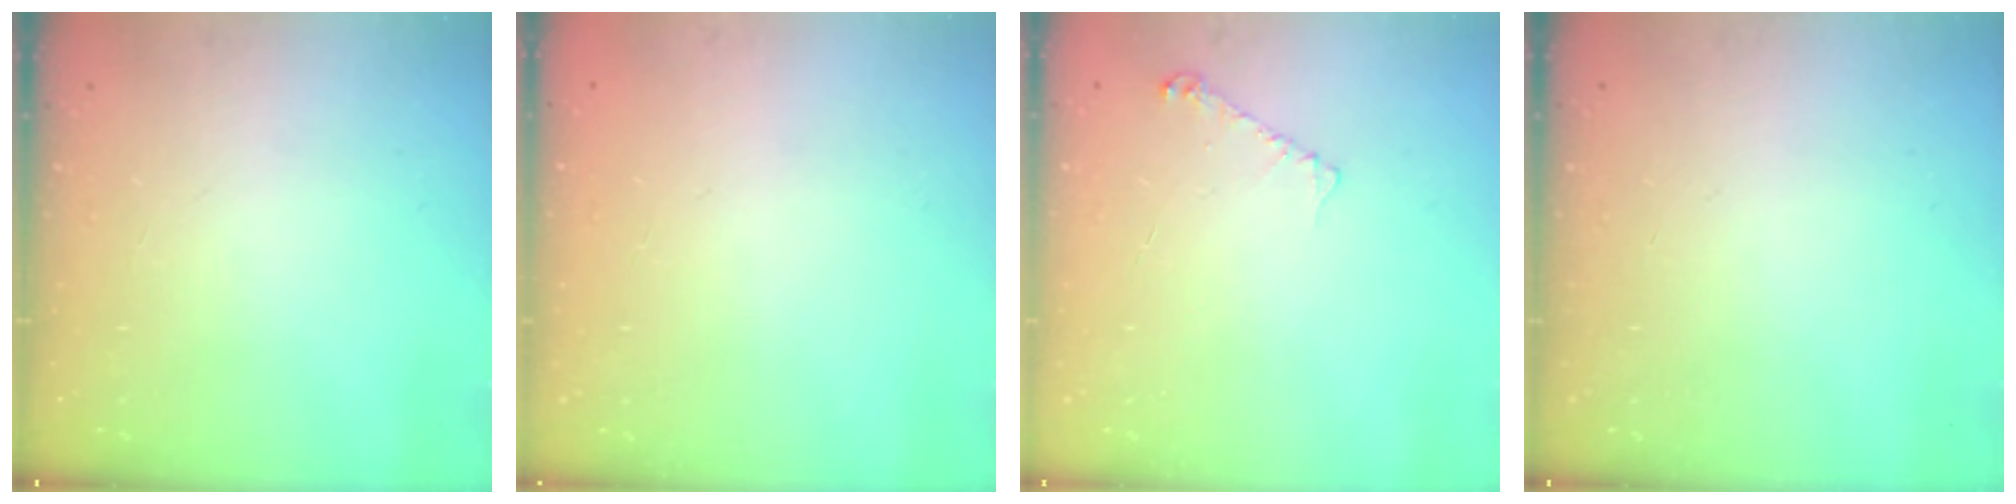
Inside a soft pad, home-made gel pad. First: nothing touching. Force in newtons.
{"total": 0.0}
{"total": 4.0, "press": 3.9, "slide": 0.5}
{"total": 0.0}